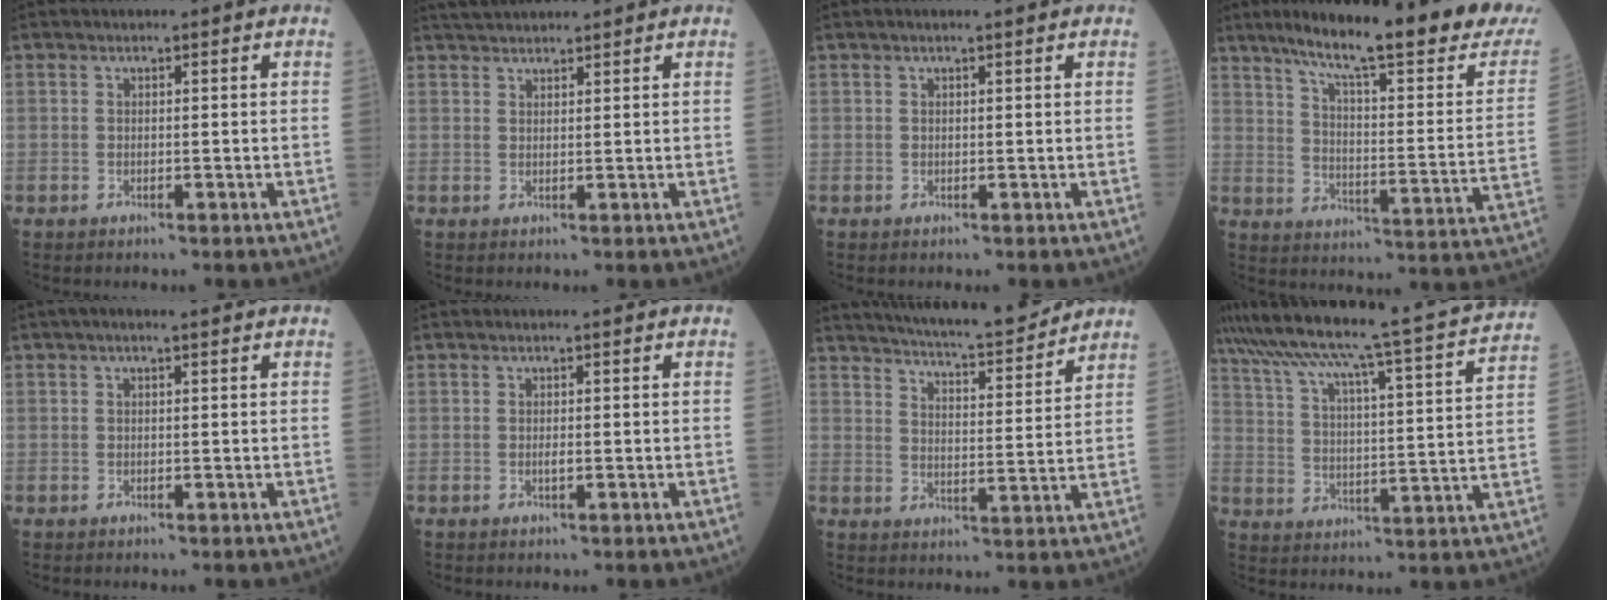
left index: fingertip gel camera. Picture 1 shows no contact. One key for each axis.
{"total": 5.0, "fx": 4.7, "fy": 0.4, "fz": 1.6, "tx": -0.026, "ty": 0.039, "tz": 0.083}
{"total": 1.4, "fx": 1.0, "fy": 0.0, "fz": 0.9, "tx": -0.015, "ty": 0.010, "tz": 0.016}
{"total": 26.7, "fx": 21.6, "fy": 2.0, "fz": 15.6, "tx": -0.233, "ty": -0.057, "tz": 0.285}
{"total": 2.2, "fx": 1.5, "fy": 0.3, "fz": 1.6, "tx": -0.030, "ty": 0.020, "tz": 0.021}
{"total": 0.8, "fx": 0.1, "fy": 0.1, "fz": 0.8, "tx": -0.016, "ty": 0.000, "tz": 0.000}
{"total": 15.6, "fx": 14.2, "fy": 1.1, "fz": 6.2, "tx": -0.104, "ty": -0.005, "tz": 0.206}
{"total": 25.5, "fx": 22.5, "fy": 0.1, "fz": 12.0, "tx": -0.207, "ty": -0.016, "tz": 0.309}